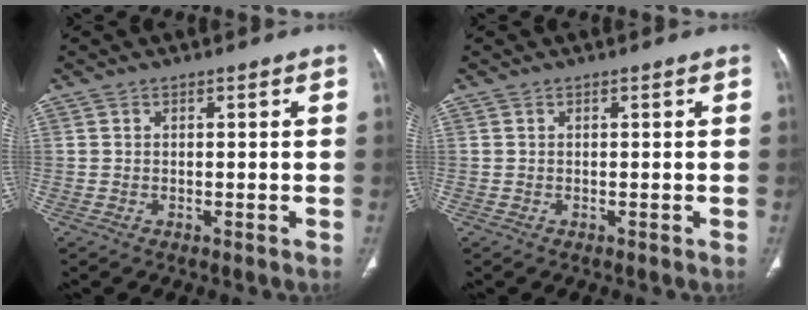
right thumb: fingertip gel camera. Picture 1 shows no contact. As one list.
[{"total": 0.0}]